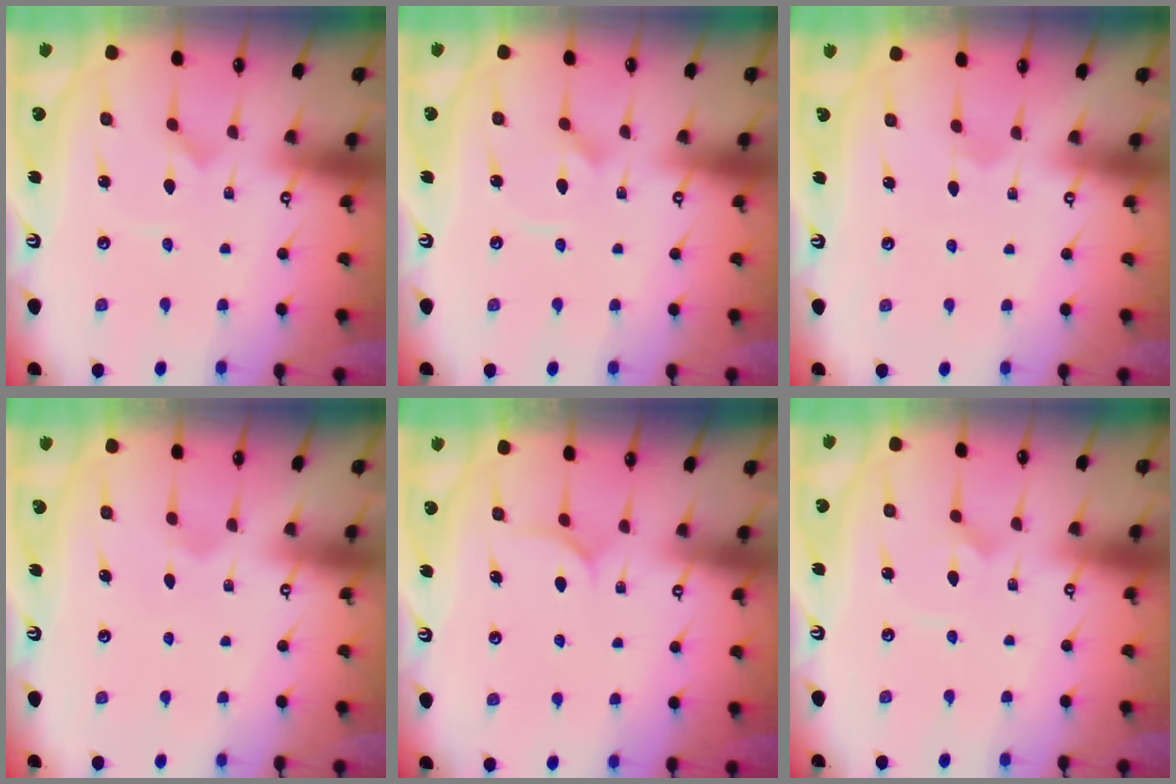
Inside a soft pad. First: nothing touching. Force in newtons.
{"total": 3.6, "press": 3.6, "slide": 0.3}
{"total": 1.9, "press": 1.9, "slide": 0.1}
{"total": 5.7, "press": 5.7, "slide": 0.3}
{"total": 5.8, "press": 5.8, "slide": 0.4}
{"total": 2.7, "press": 2.7, "slide": 0.1}